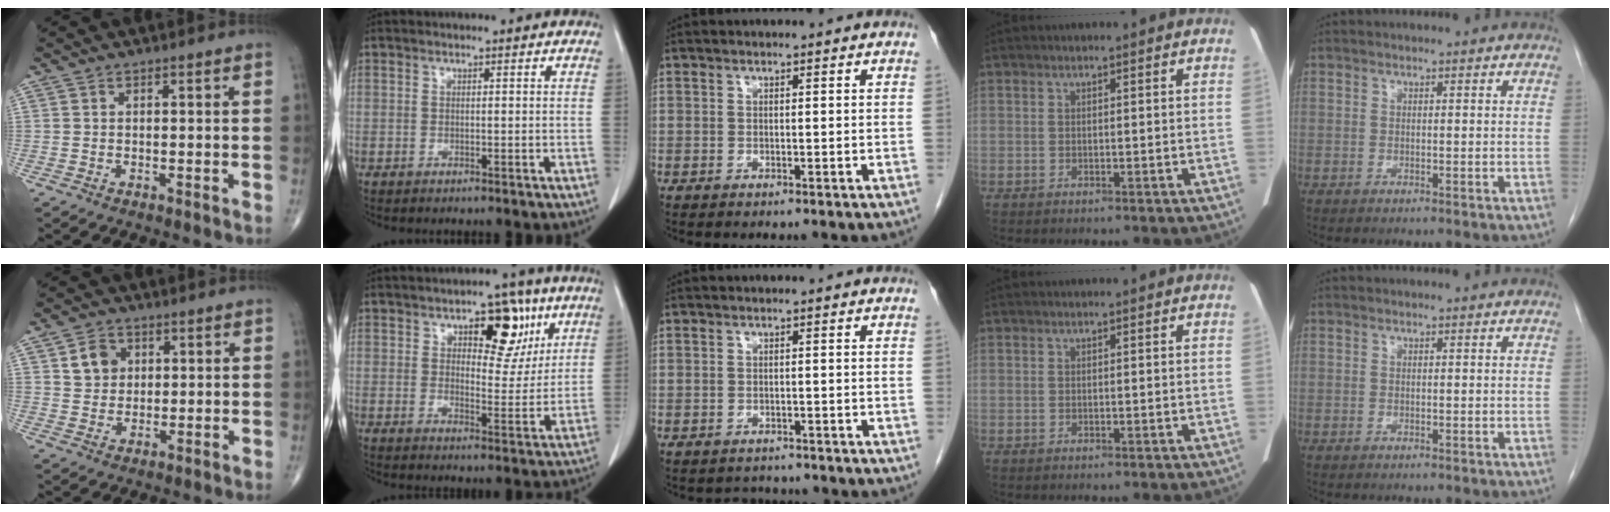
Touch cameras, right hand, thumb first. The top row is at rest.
{"thumb": {"total": 5.4, "force": [1.8, 4.5, 2.4], "torque": [-0.018, -0.006, 0.030]}, "index": {"total": 9.6, "force": [4.6, 4.6, 7.0], "torque": [-0.084, 0.012, 0.067]}, "middle": {"total": 2.5, "force": [-2.2, 1.0, -0.2], "torque": [-0.002, -0.002, -0.034]}}